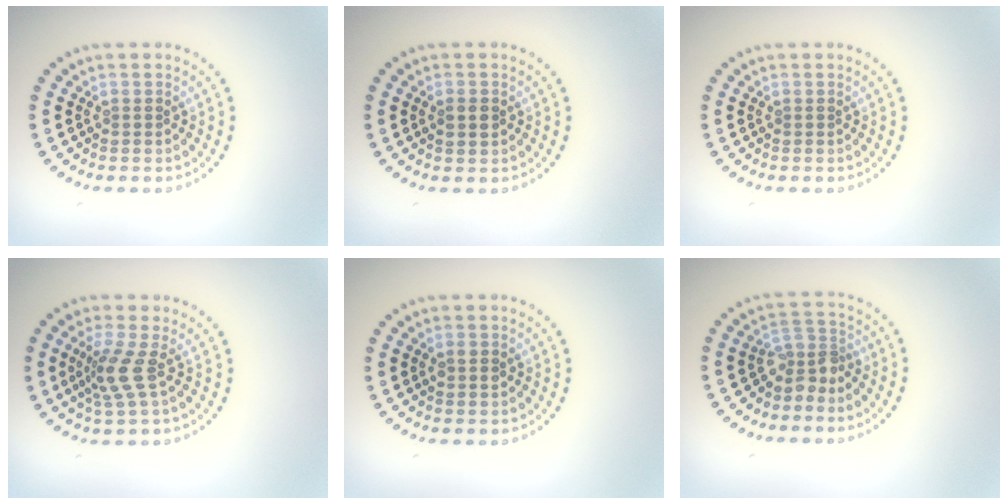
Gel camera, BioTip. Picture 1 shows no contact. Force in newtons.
{"total": 1.3, "press": 1.3, "slide": 0.1}
{"total": 0.0}
{"total": 2.8, "press": 2.0, "slide": 1.9}
{"total": 1.2, "press": 1.2, "slide": 0.1}
{"total": 2.6, "press": 1.9, "slide": 1.8}